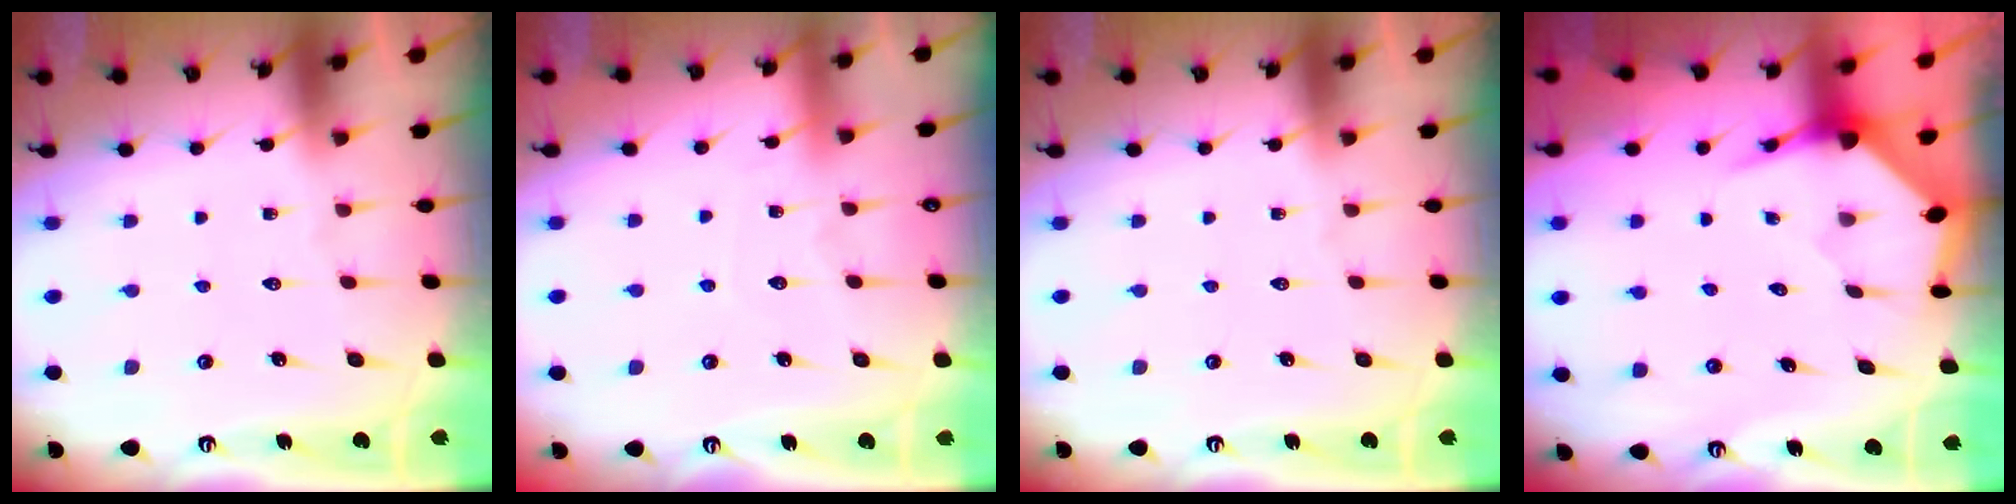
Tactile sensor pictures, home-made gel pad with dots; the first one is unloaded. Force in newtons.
{"total": 4.3, "press": 4.2, "slide": 0.5}
{"total": 0.0}
{"total": 3.7, "press": 3.6, "slide": 0.4}